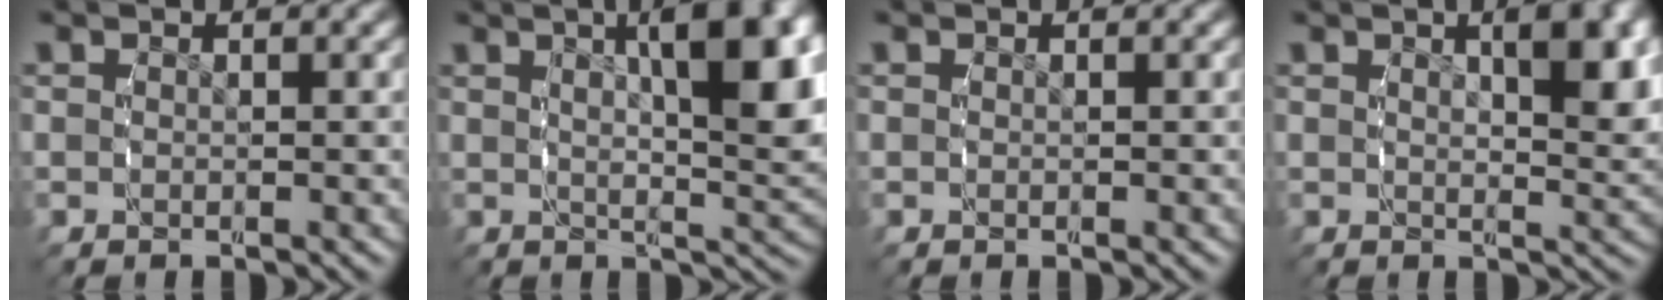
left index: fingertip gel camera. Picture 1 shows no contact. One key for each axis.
{"total": 9.2, "fx": 2.7, "fy": 3.2, "fz": 8.2, "tx": -0.095, "ty": 0.009, "tz": 0.044}
{"total": 0.0}
{"total": 4.3, "fx": 1.3, "fy": 1.0, "fz": 3.9, "tx": -0.040, "ty": -0.005, "tz": 0.028}